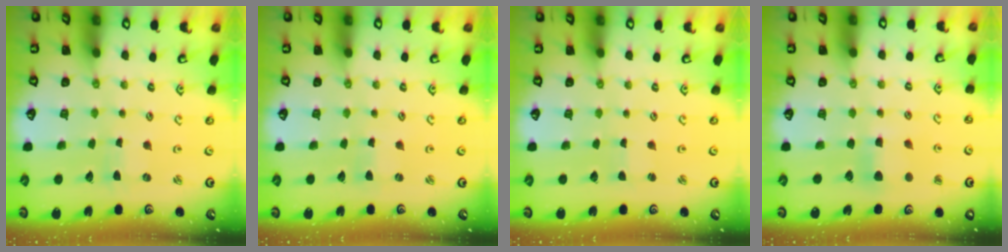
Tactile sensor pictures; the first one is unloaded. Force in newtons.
{"total": 0.0}
{"total": 0.0}
{"total": 5.9, "press": 5.8, "slide": 0.4}